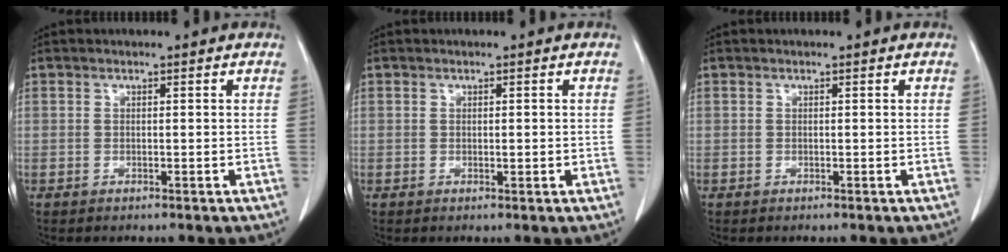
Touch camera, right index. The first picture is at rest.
{"total": 0.9, "force": [0.0, 0.5, 0.7], "torque": [-0.009, -0.001, 0.002]}
{"total": 0.0}